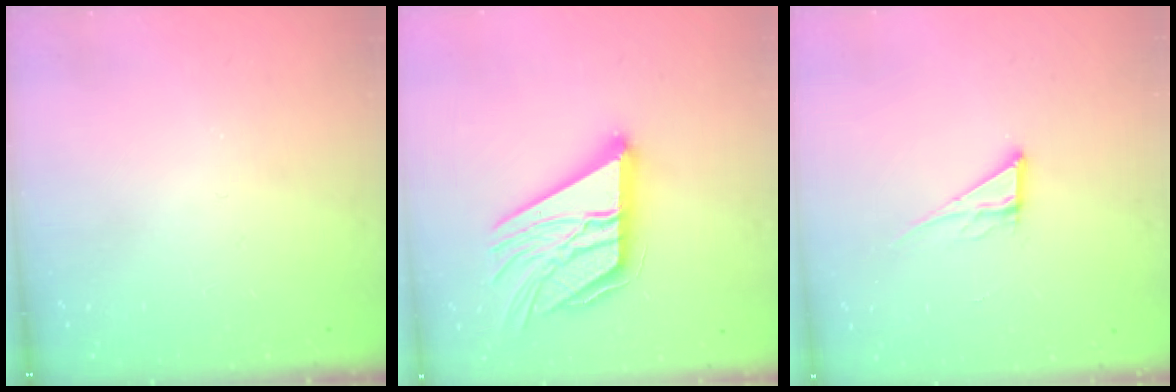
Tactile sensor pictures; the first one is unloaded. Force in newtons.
{"total": 21.6, "press": 21.5, "slide": 2.3}
{"total": 6.6, "press": 6.6, "slide": 0.3}